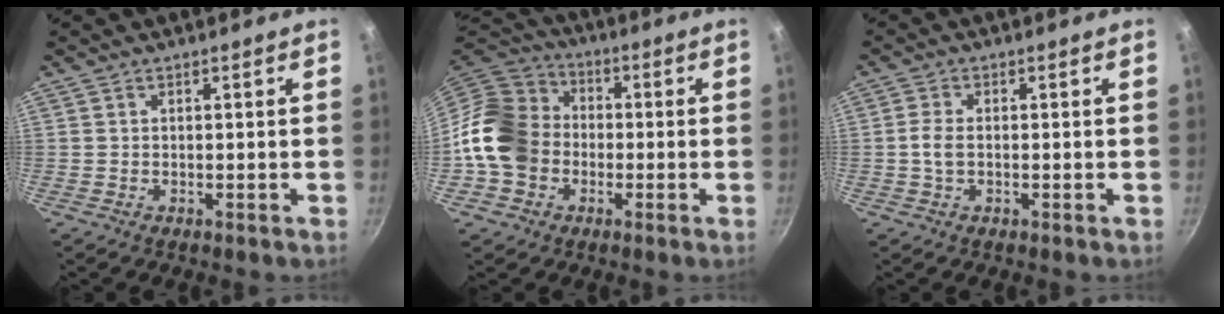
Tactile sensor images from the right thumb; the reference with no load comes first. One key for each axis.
{"total": 15.1, "fx": -2.4, "fy": 12.7, "fz": 7.8, "tx": -0.130, "ty": 0.039, "tz": -0.059}
{"total": 3.1, "fx": -0.3, "fy": 1.8, "fz": 2.5, "tx": -0.055, "ty": 0.008, "tz": -0.010}